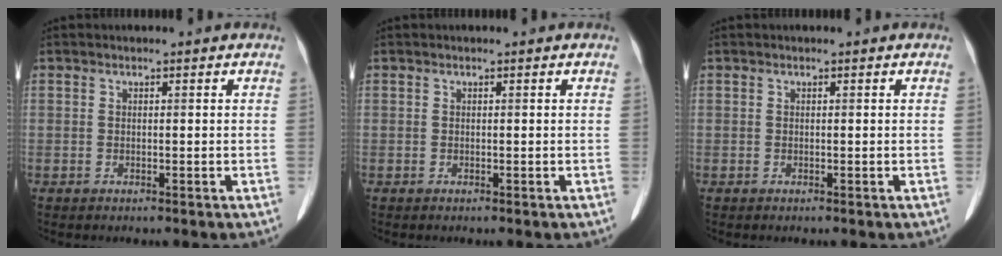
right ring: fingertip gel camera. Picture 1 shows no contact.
{"total": 0.0}
{"total": 0.0}